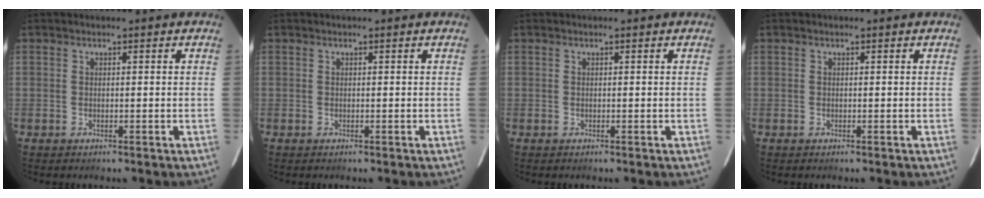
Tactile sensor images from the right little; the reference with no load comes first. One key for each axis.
{"total": 0.0}
{"total": 0.0}
{"total": 0.0}